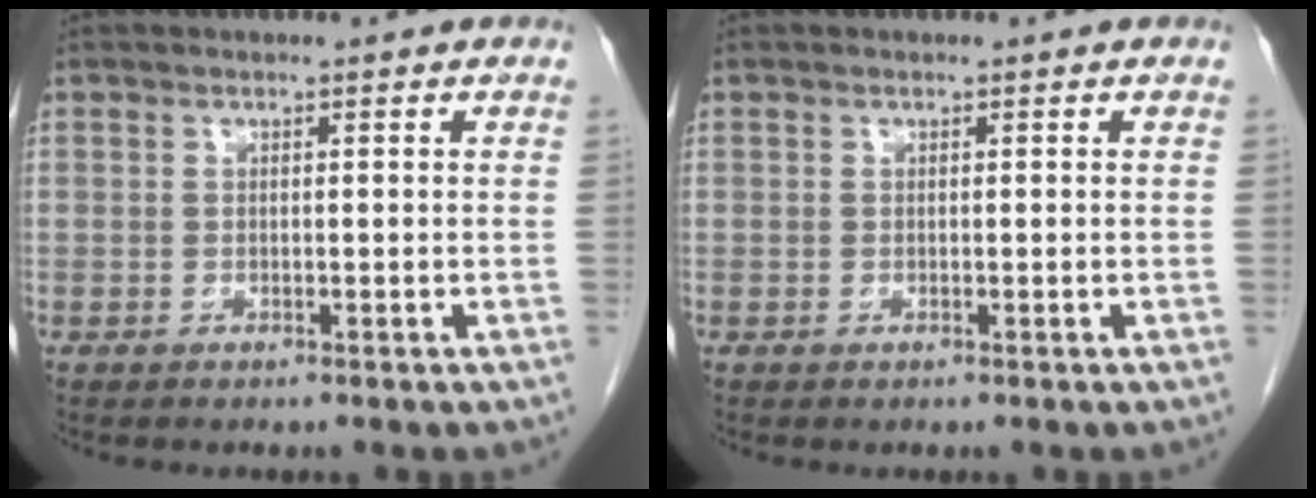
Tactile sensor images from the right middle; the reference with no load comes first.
{"total": 0.0}